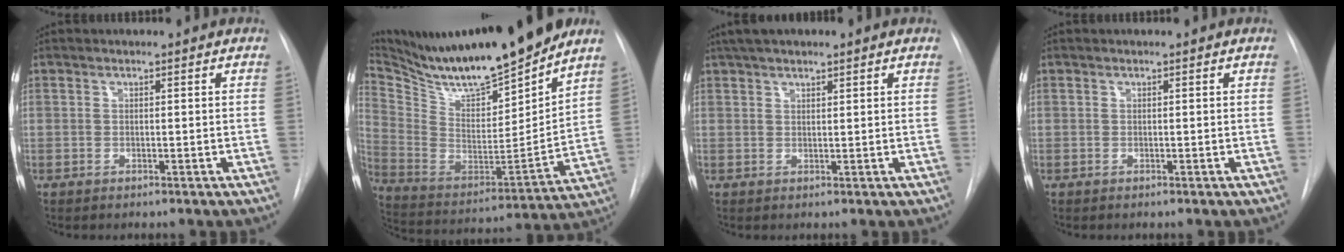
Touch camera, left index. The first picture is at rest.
{"total": 22.7, "force": [19.8, 1.7, 11.0], "torque": [-0.207, -0.034, 0.336]}
{"total": 5.5, "force": [4.1, 1.1, 3.4], "torque": [-0.061, 0.030, 0.070]}
{"total": 0.0}